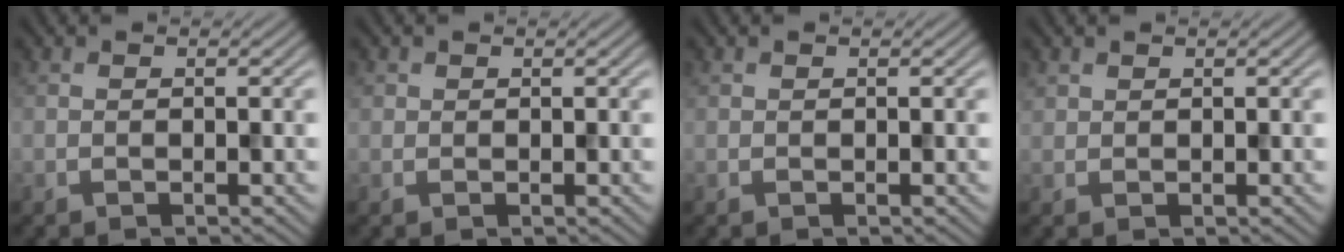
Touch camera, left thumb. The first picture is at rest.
{"total": 0.9, "force": [0.5, 0.8, 0.1], "torque": [-0.001, -0.001, 0.010]}
{"total": 0.0}
{"total": 1.1, "force": [0.8, 0.7, 0.1], "torque": [-0.004, 0.000, 0.021]}